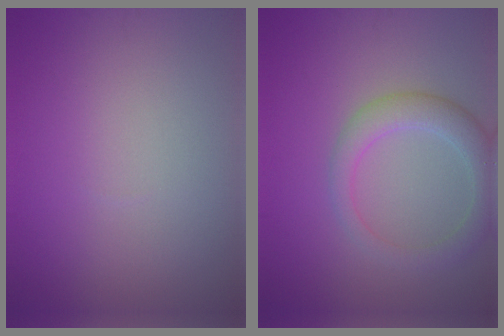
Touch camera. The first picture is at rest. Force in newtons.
{"total": 3.6, "press": 3.5, "slide": 0.2}